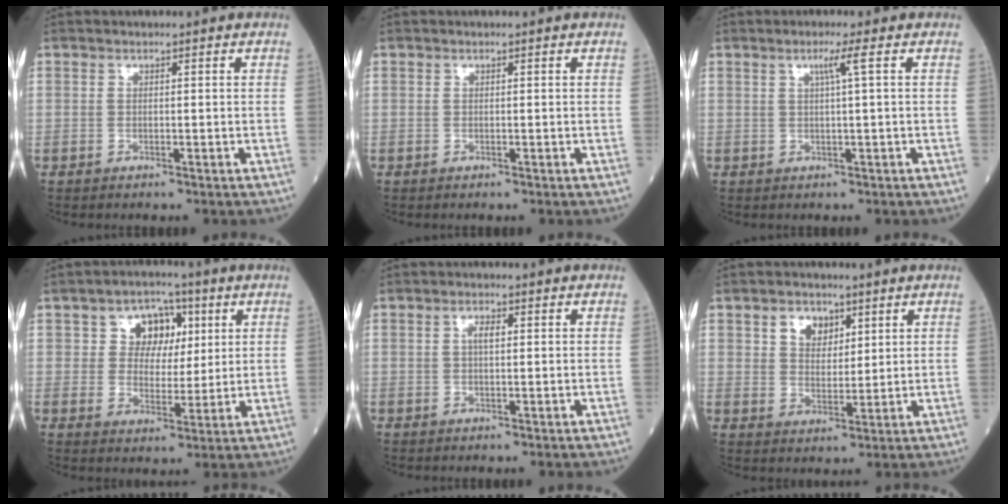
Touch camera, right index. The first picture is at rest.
{"total": 0.0}
{"total": 2.3, "force": [0.8, -0.7, 2.0], "torque": [-0.039, -0.001, 0.016]}
{"total": 7.1, "force": [2.6, 5.4, 3.8], "torque": [-0.050, 0.021, 0.044]}
{"total": 1.7, "force": [0.4, 0.5, 1.6], "torque": [-0.031, 0.003, 0.006]}
{"total": 4.9, "force": [2.5, 3.3, 2.6], "torque": [-0.044, 0.008, 0.047]}